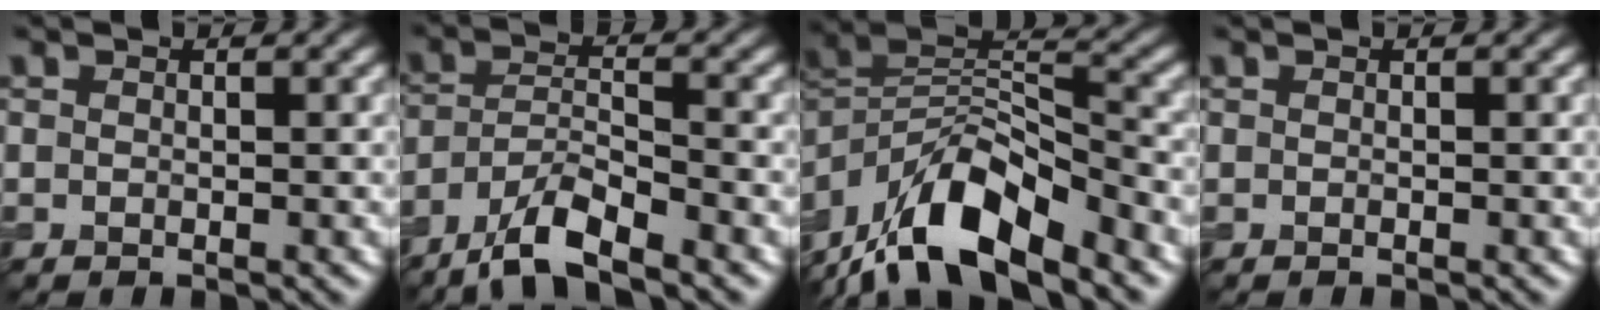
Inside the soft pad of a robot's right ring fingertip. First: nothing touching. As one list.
[{"total": 6.2, "force": [-4.8, 1.4, 3.7], "torque": [-0.065, 0.001, -0.094]}, {"total": 11.9, "force": [-8.4, 4.3, 7.3], "torque": [-0.137, 0.019, -0.160]}, {"total": 0.0}]